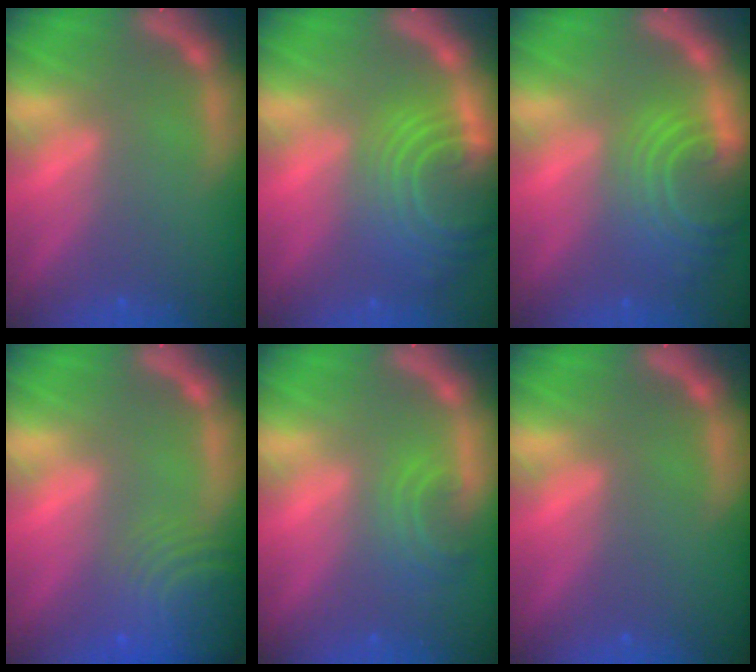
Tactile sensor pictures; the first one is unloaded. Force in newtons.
{"total": 10.0}
{"total": 8.1}
{"total": 9.5}
{"total": 2.9}
{"total": 0.0}